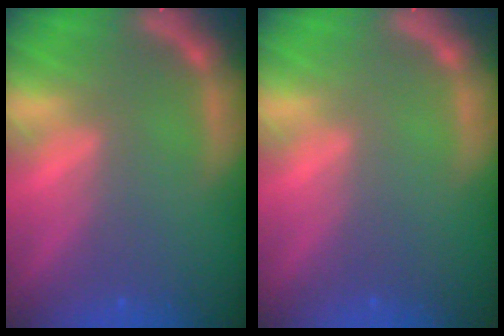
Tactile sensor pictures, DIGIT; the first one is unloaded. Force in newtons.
{"total": 0.0}